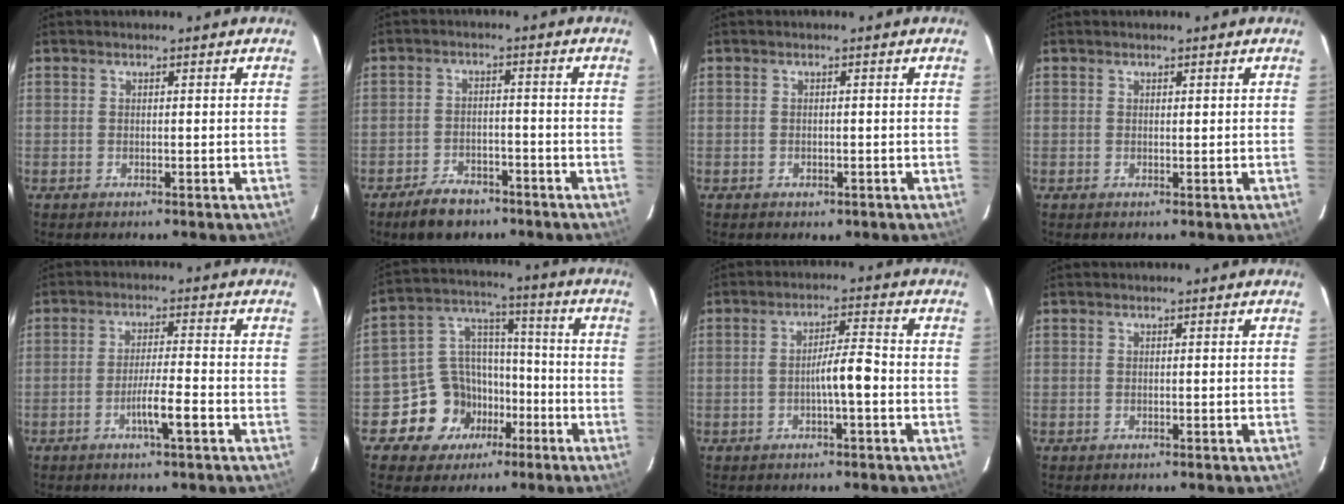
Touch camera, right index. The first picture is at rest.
{"total": 5.9, "force": [-4.4, 2.9, 2.5], "torque": [-0.051, 0.002, -0.070]}
{"total": 0.9, "force": [-0.4, 0.7, 0.4], "torque": [-0.008, 0.001, -0.002]}
{"total": 0.0}
{"total": 4.9, "force": [-2.2, -0.2, 4.4], "torque": [-0.075, -0.005, -0.040]}
{"total": 10.8, "force": [-4.5, 9.2, 3.3], "torque": [-0.061, 0.035, -0.066]}
{"total": 4.8, "force": [-1.3, 0.3, 4.6], "torque": [-0.076, 0.012, -0.020]}
{"total": 0.0}